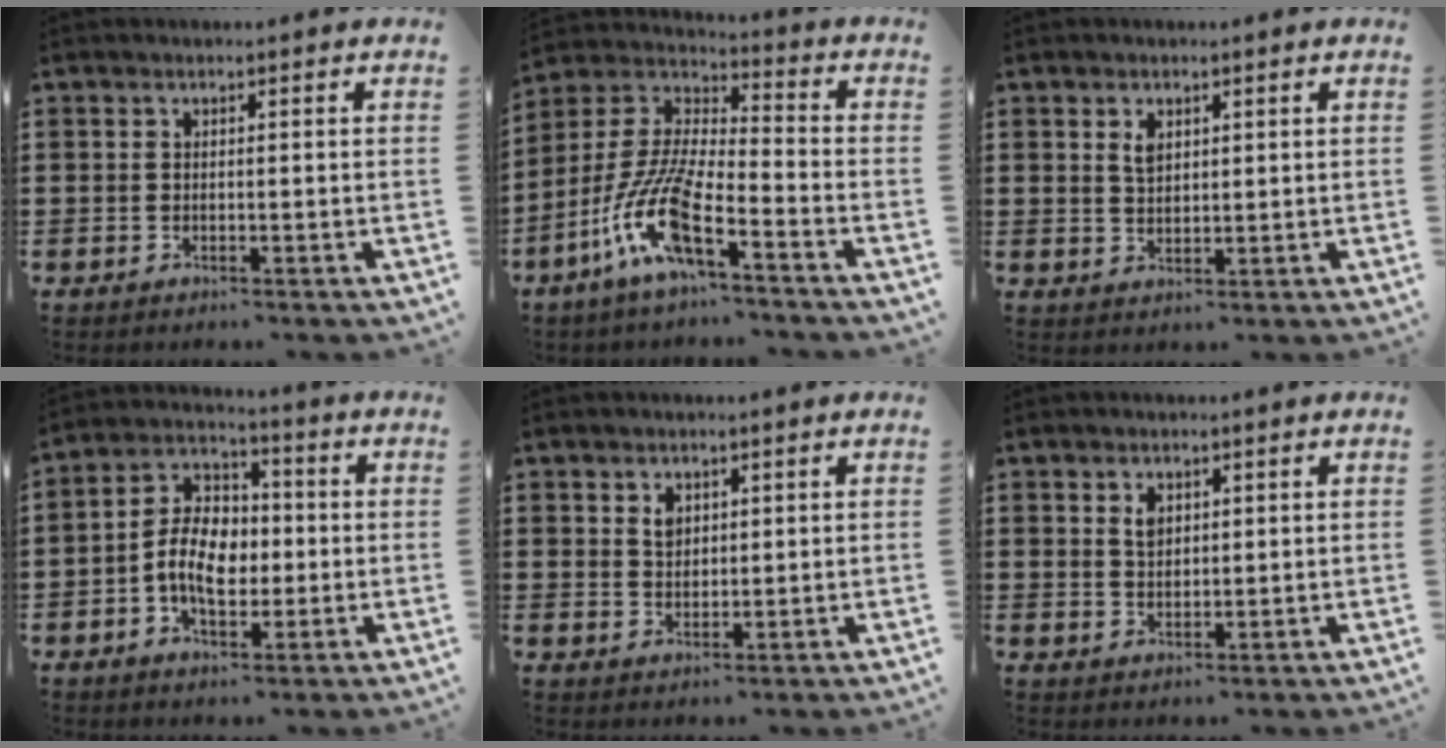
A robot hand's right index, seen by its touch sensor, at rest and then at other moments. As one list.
[{"total": 11.7, "force": [-7.3, 2.3, 8.8], "torque": [-0.213, -0.012, -0.151]}, {"total": 2.3, "force": [1.2, 1.4, 1.5], "torque": [-0.033, 0.003, 0.022]}, {"total": 8.5, "force": [-1.3, 5.7, 6.2], "torque": [-0.137, 0.008, -0.032]}, {"total": 2.4, "force": [1.2, 1.6, 1.2], "torque": [-0.020, 0.001, 0.021]}, {"total": 2.4, "force": [1.1, 1.5, 1.5], "torque": [-0.027, 0.001, 0.019]}]